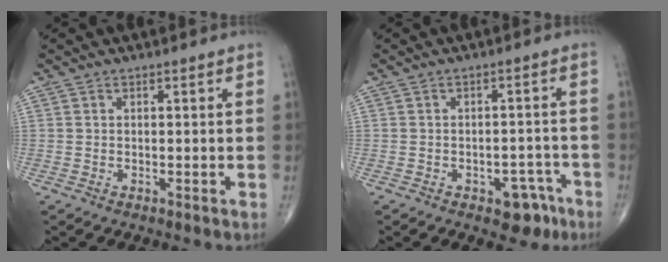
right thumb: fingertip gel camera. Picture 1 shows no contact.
{"total": 5.8, "force": [-3.3, 3.5, 3.3], "torque": [-0.014, 0.028, -0.038]}